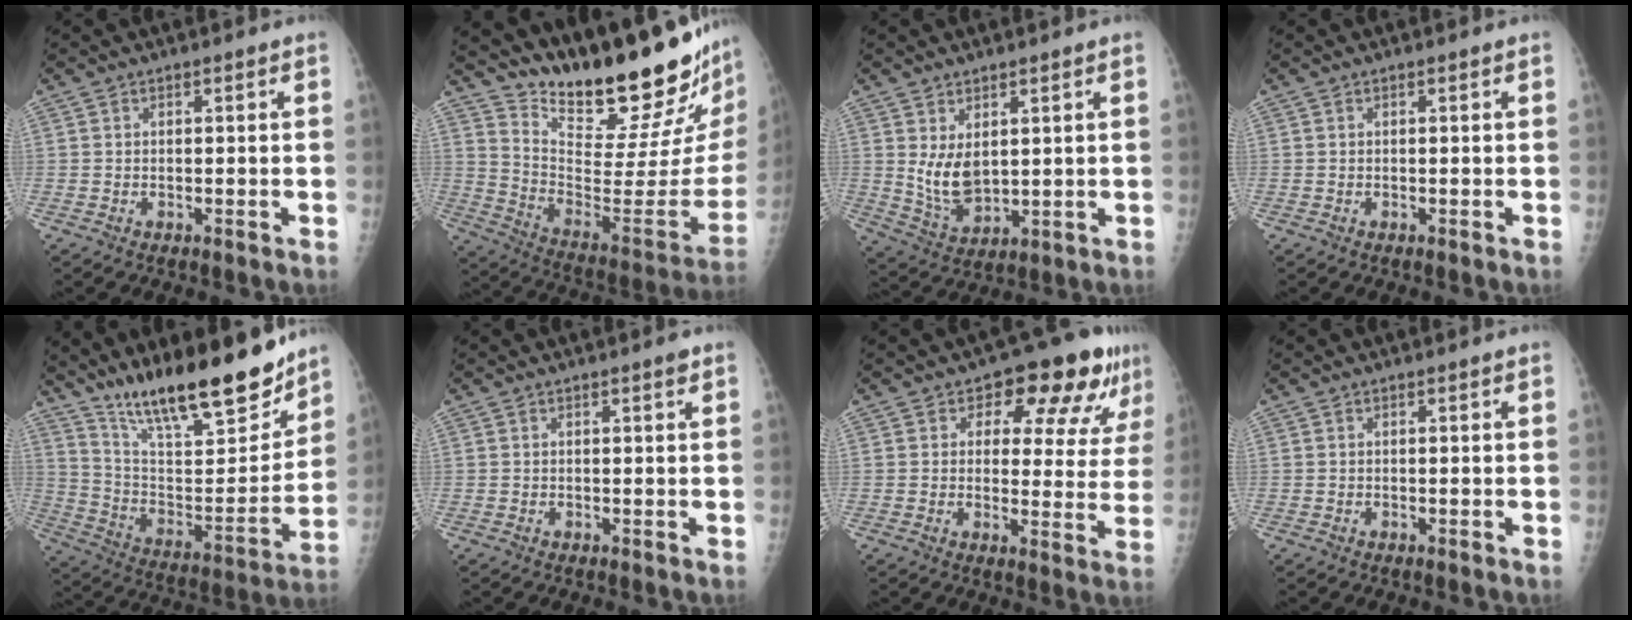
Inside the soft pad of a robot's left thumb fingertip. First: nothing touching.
{"total": 29.4, "force": [24.7, 5.1, 15.2], "torque": [-0.215, -0.177, 0.361]}
{"total": 7.3, "force": [2.0, 4.3, 5.6], "torque": [-0.089, -0.026, 0.055]}
{"total": 0.0}
{"total": 24.2, "force": [18.6, 5.9, 14.2], "torque": [-0.195, -0.091, 0.314]}
{"total": 0.8, "force": [0.5, 0.1, 0.6], "torque": [-0.009, -0.001, 0.006]}
{"total": 13.2, "force": [7.6, 6.8, 8.3], "torque": [-0.054, -0.023, 0.090]}
{"total": 0.0}